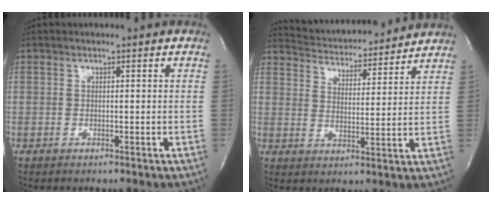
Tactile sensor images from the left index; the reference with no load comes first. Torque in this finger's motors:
{"motor_torque": [-0.22, -0.06, 0.09, 0.04]}